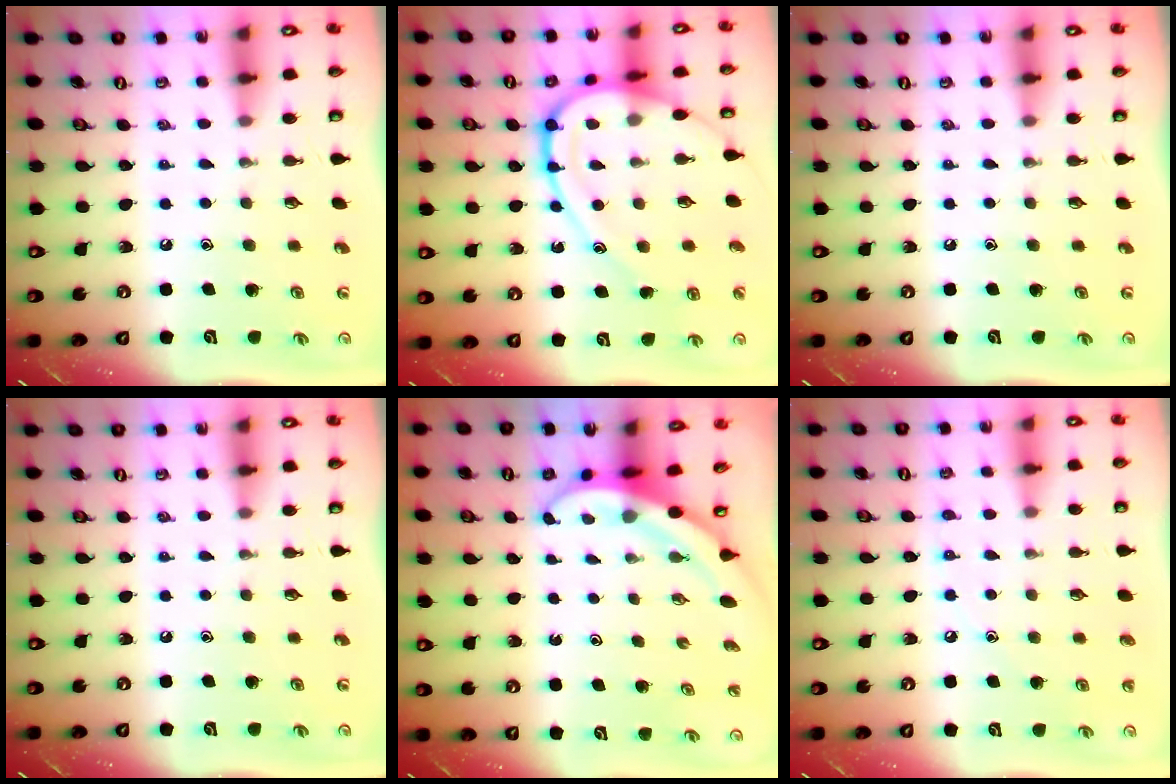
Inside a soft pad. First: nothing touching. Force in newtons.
{"total": 14.7, "press": 14.7, "slide": 1.1}
{"total": 0.0}
{"total": 0.0}
{"total": 3.9, "press": 3.9, "slide": 0.2}
{"total": 3.9, "press": 3.9, "slide": 0.4}